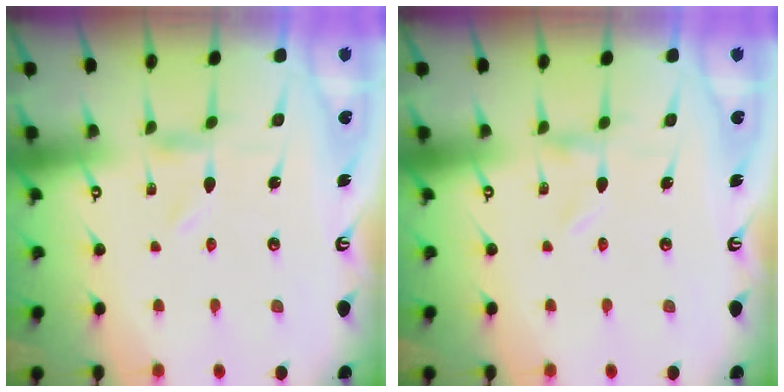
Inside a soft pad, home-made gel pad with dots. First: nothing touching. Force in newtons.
{"total": 0.0}